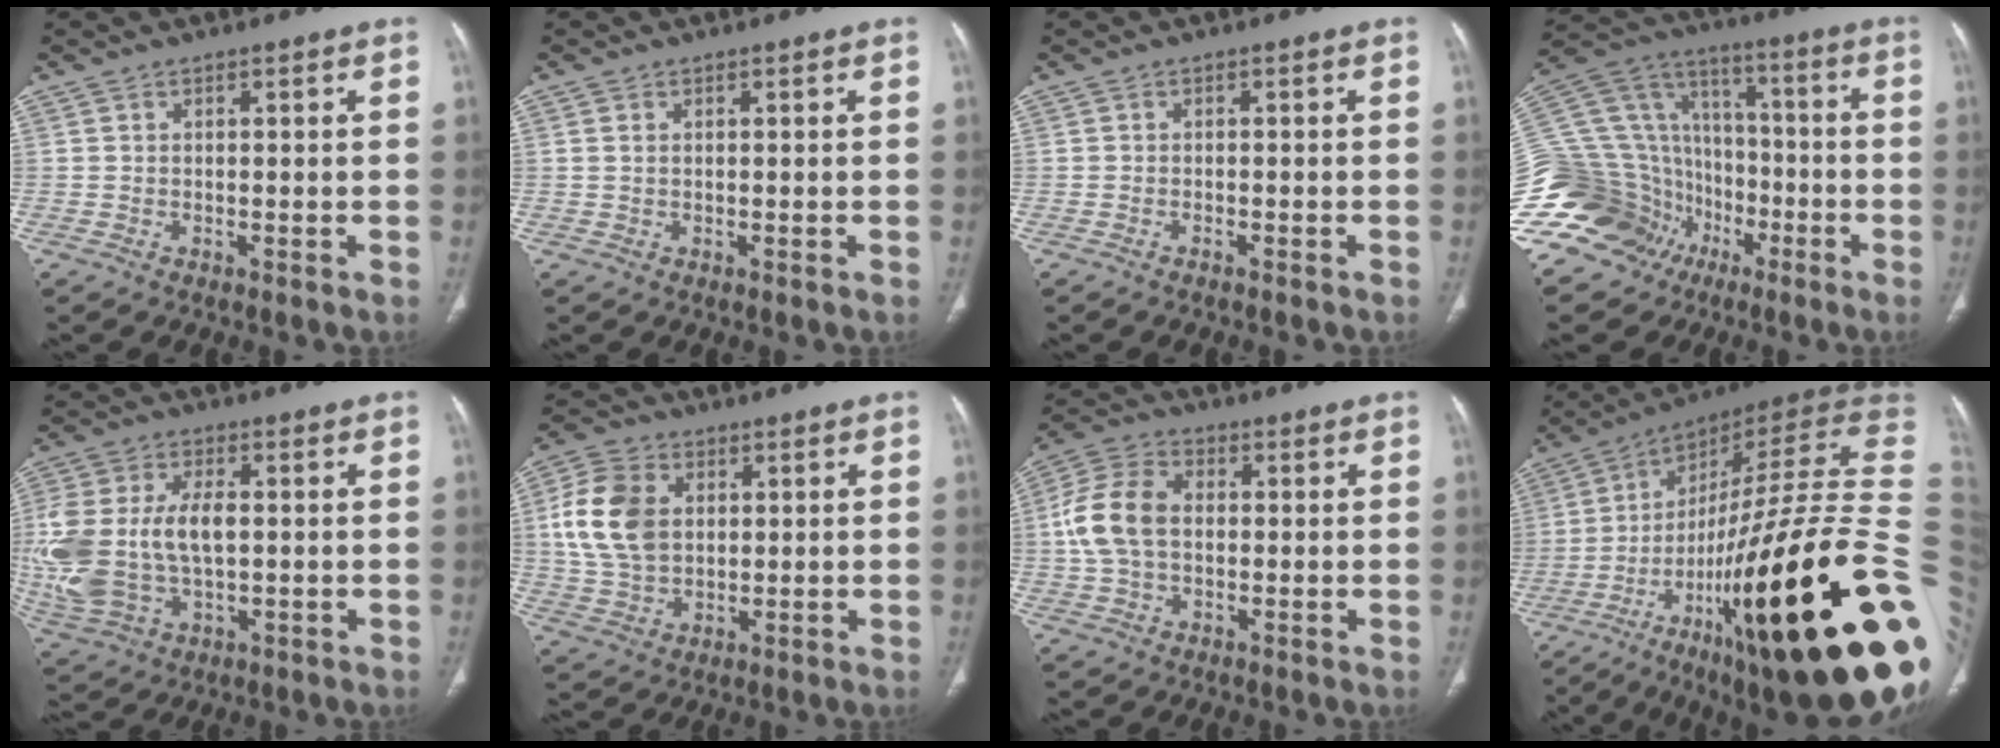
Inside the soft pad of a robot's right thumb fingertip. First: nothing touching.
{"total": 0.9, "force": [0.3, 0.6, 0.6], "torque": [-0.016, 0.002, 0.010]}
{"total": 1.0, "force": [-0.8, 0.2, 0.6], "torque": [-0.016, 0.004, -0.007]}
{"total": 31.1, "force": [-14.4, 23.5, 14.3], "torque": [-0.355, 0.080, -0.249]}
{"total": 19.4, "force": [0.1, 11.7, 15.5], "torque": [-0.369, 0.000, 0.016]}
{"total": 13.6, "force": [2.5, 9.9, 9.1], "torque": [-0.168, 0.002, 0.049]}
{"total": 11.3, "force": [0.4, 7.8, 8.1], "torque": [-0.164, 0.025, 0.002]}
{"total": 45.0, "force": [-9.3, 10.2, 42.9], "torque": [-0.542, 0.058, -0.145]}